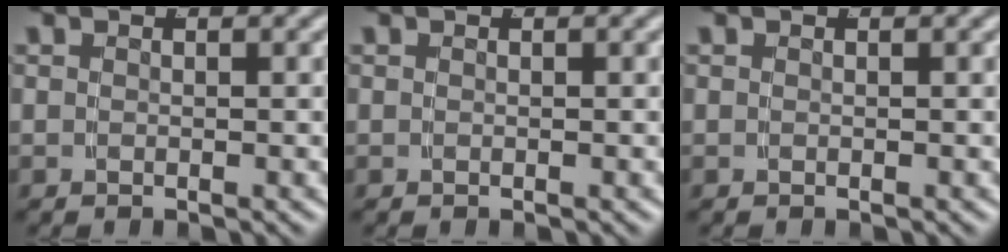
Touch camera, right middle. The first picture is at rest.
{"total": 0.0}
{"total": 0.0}